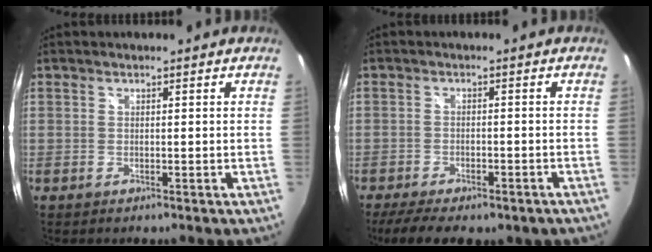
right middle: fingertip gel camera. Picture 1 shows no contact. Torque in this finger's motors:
{"motor_torque": [1.11, -1.03, 0.17, 0.10]}